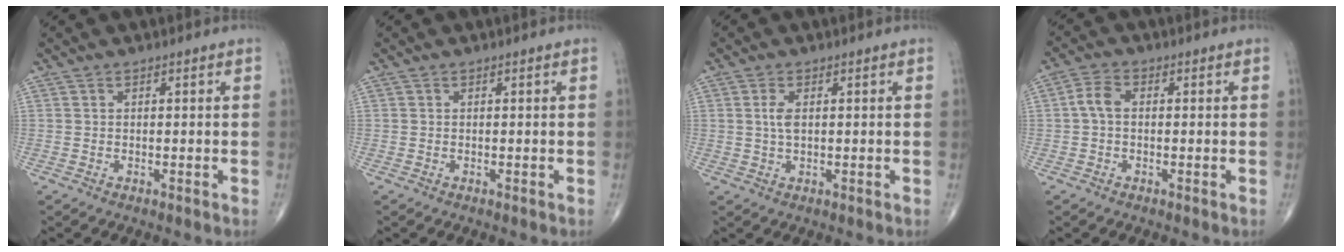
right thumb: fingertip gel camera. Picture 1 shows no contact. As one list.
[{"total": 0.0}, {"total": 2.8, "force": [0.5, 1.3, 2.4], "torque": [-0.053, -0.001, 0.010]}, {"total": 3.5, "force": [-0.1, 2.2, 2.7], "torque": [-0.055, 0.011, -0.007]}]